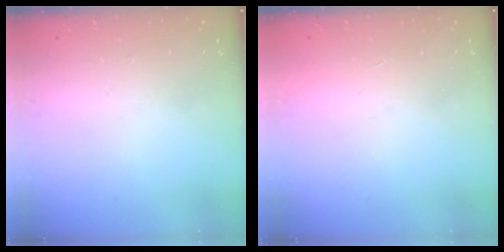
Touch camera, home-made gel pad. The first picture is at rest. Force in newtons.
{"total": 1.6, "press": 1.5, "slide": 0.1}